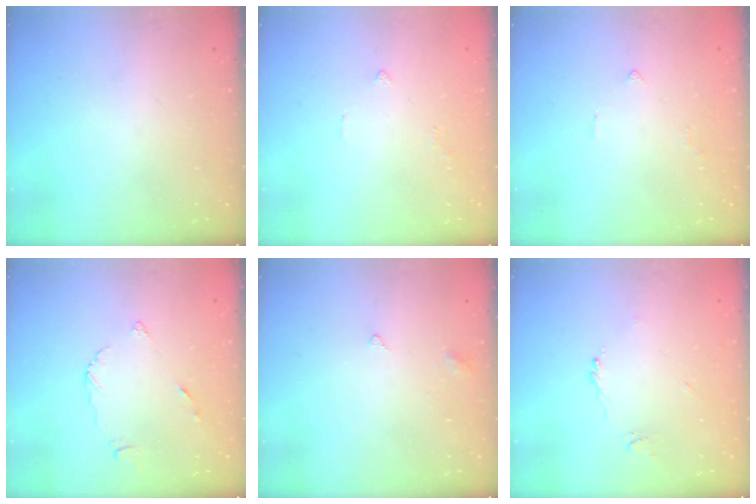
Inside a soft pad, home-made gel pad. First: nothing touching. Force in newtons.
{"total": 1.6, "press": 1.5, "slide": 0.6}
{"total": 1.4, "press": 1.3, "slide": 0.5}
{"total": 3.8, "press": 3.8, "slide": 0.5}
{"total": 2.8, "press": 2.8, "slide": 0.5}
{"total": 1.1, "press": 1.1, "slide": 0.4}